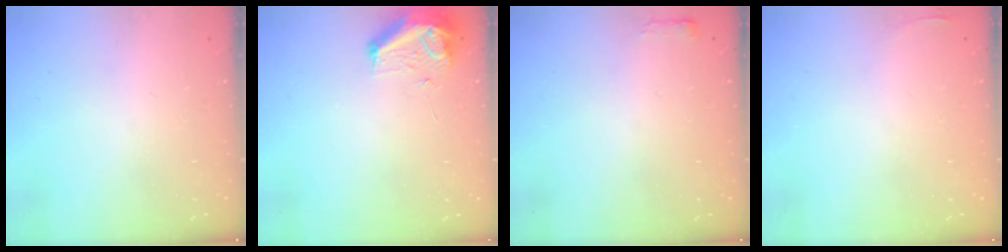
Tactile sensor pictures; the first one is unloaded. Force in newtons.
{"total": 8.7, "press": 8.6, "slide": 1.0}
{"total": 2.4, "press": 2.4, "slide": 0.4}
{"total": 3.3, "press": 2.7, "slide": 1.8}